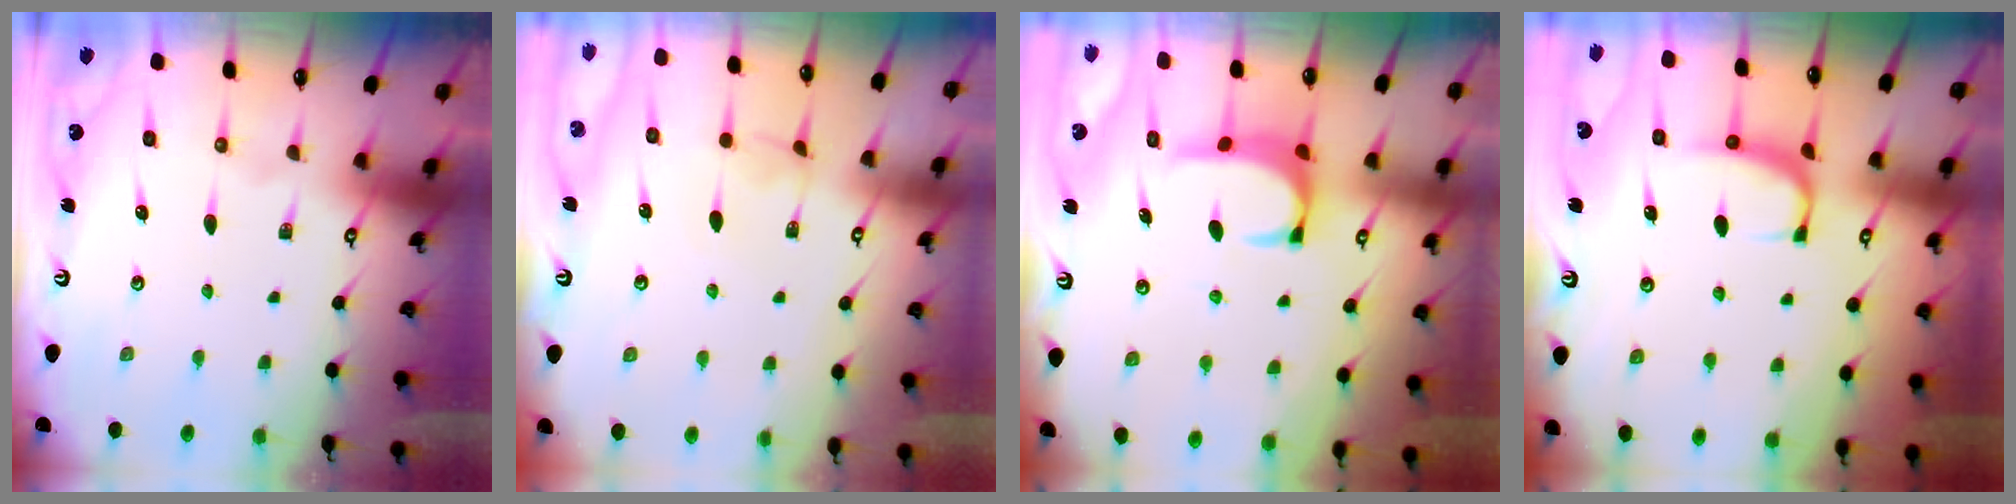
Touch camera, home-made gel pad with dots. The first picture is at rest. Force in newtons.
{"total": 2.7, "press": 2.7, "slide": 0.4}
{"total": 1.7, "press": 1.5, "slide": 0.8}
{"total": 1.5, "press": 1.3, "slide": 0.7}